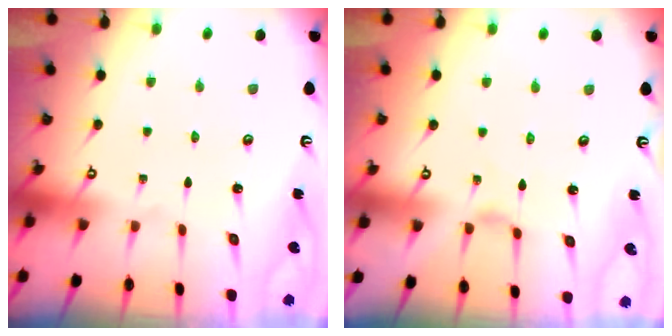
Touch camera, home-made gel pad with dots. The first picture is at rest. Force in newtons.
{"total": 1.1, "press": 1.1, "slide": 0.2}